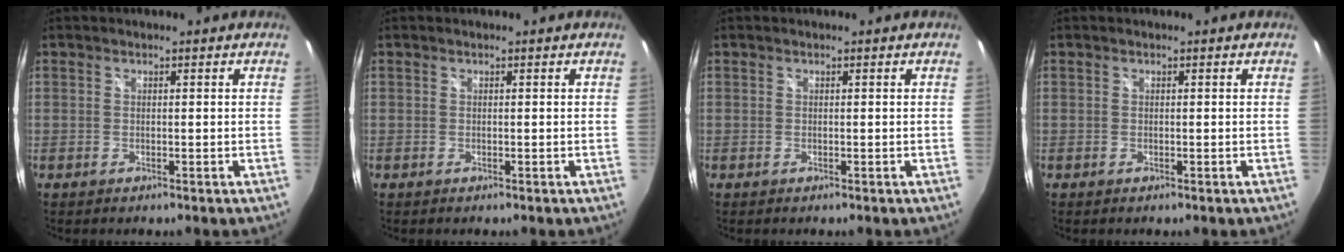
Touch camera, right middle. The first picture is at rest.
{"total": 0.0}
{"total": 0.0}
{"total": 0.0}